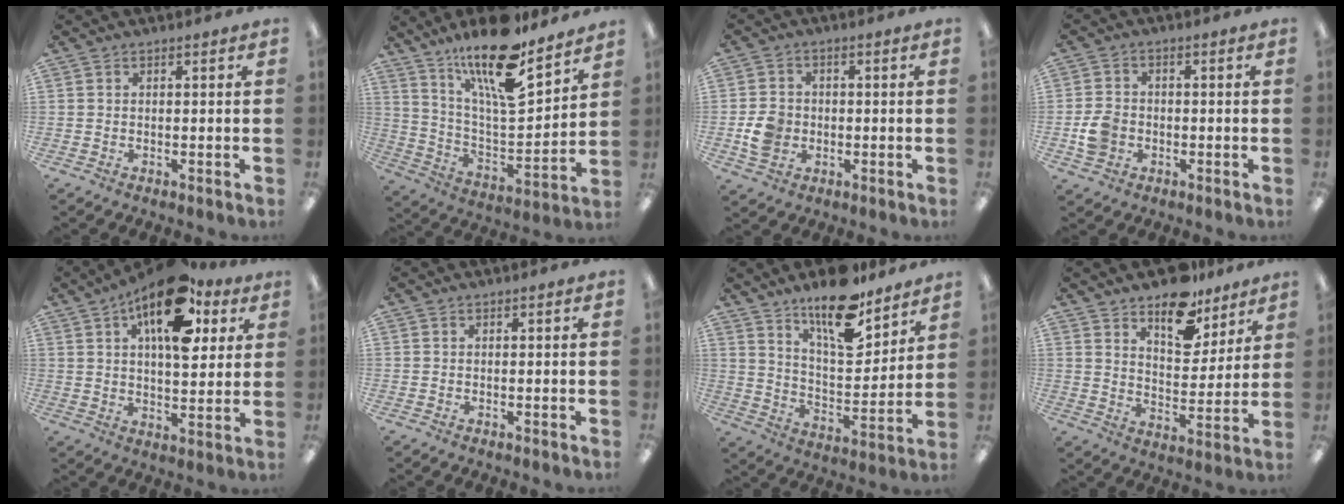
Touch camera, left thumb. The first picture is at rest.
{"total": 19.9, "force": [15.0, 5.3, 12.0], "torque": [-0.218, -0.094, 0.253]}
{"total": 6.2, "force": [-1.3, 5.3, 2.9], "torque": [-0.048, 0.004, -0.024]}
{"total": 5.6, "force": [-1.7, 4.7, 2.6], "torque": [-0.048, 0.006, -0.032]}
{"total": 18.5, "force": [9.4, 9.0, 13.1], "torque": [-0.193, -0.032, 0.155]}
{"total": 0.0}
{"total": 16.0, "force": [12.2, 5.7, 8.7], "torque": [-0.138, -0.079, 0.208]}
{"total": 12.7, "force": [9.8, 6.2, 5.2], "torque": [-0.065, -0.066, 0.176]}